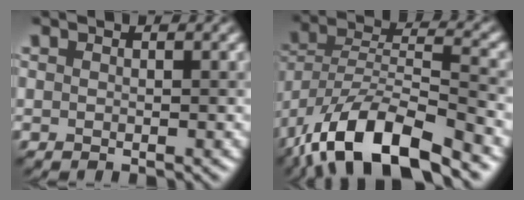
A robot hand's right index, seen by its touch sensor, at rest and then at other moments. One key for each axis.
{"total": 11.8, "fx": -7.6, "fy": 4.0, "fz": 8.0, "tx": -0.143, "ty": 0.005, "tz": -0.150}